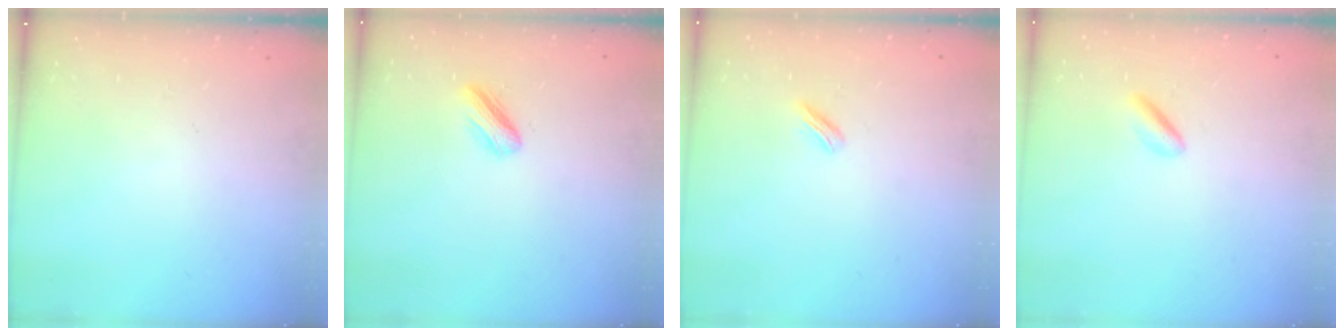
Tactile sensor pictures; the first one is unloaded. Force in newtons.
{"total": 3.7, "press": 3.7, "slide": 0.2}
{"total": 2.3, "press": 2.2, "slide": 0.7}
{"total": 2.0, "press": 1.9, "slide": 0.7}